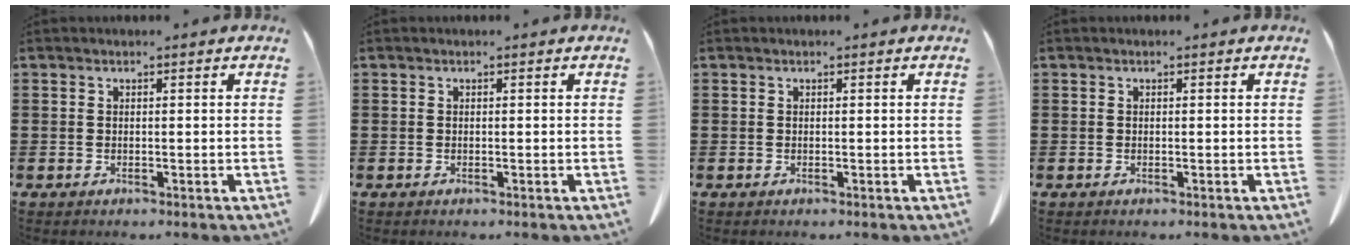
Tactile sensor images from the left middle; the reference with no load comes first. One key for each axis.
{"total": 0.0}
{"total": 0.0}
{"total": 0.0}